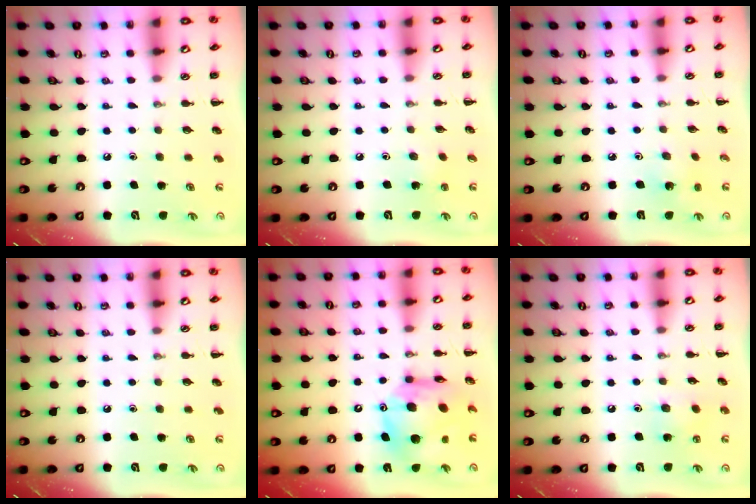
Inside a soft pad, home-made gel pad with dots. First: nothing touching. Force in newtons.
{"total": 4.7, "press": 4.5, "slide": 1.3}
{"total": 1.5, "press": 1.4, "slide": 0.5}
{"total": 0.0}
{"total": 13.1, "press": 12.5, "slide": 3.9}
{"total": 6.2, "press": 6.0, "slide": 1.7}